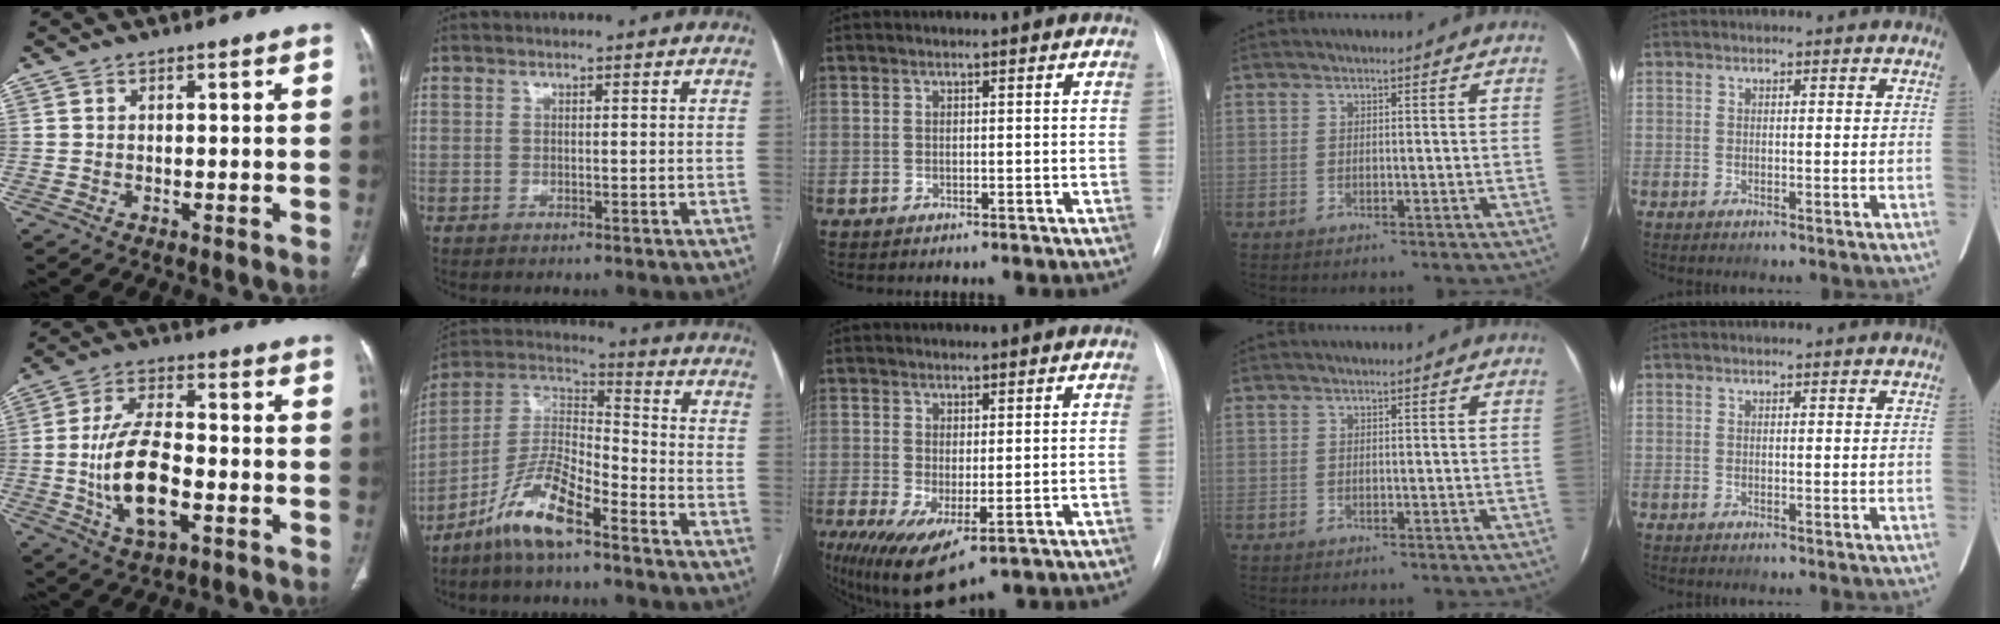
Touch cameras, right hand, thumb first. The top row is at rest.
{"thumb": {"total": 13.9, "force": [-2.9, 6.4, 12.0], "torque": [-0.225, 0.013, -0.051]}, "index": {"total": 11.5, "force": [-7.6, 2.5, 8.2], "torque": [-0.171, 0.005, -0.147]}, "middle": {"total": 8.1, "force": [-1.8, 2.8, 7.4], "torque": [-0.129, -0.020, -0.010]}}